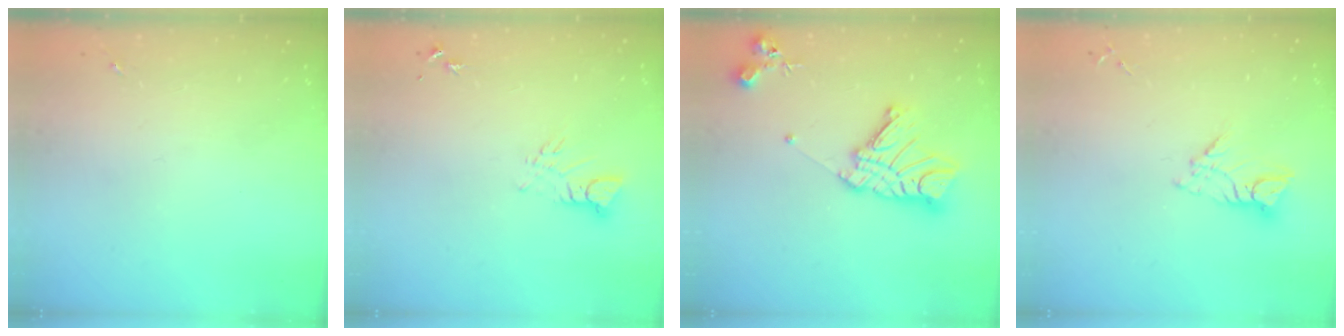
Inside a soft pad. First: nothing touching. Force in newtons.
{"total": 3.9, "press": 3.9, "slide": 0.4}
{"total": 16.1, "press": 16.0, "slide": 1.6}
{"total": 8.4, "press": 8.4, "slide": 0.9}